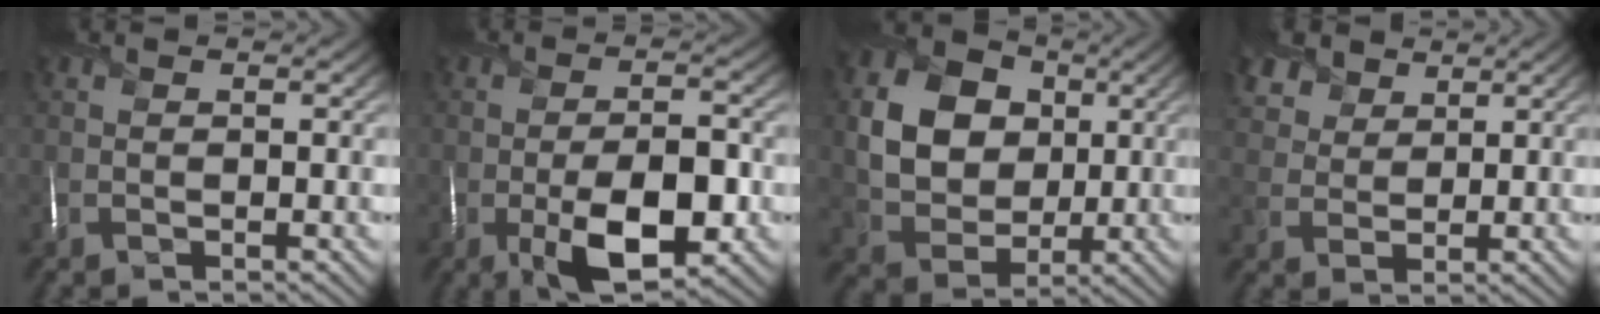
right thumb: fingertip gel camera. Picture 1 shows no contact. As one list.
[{"total": 9.7, "force": [-3.2, 4.1, 8.1], "torque": [-0.133, -0.003, -0.056]}, {"total": 10.8, "force": [1.9, 8.6, 6.2], "torque": [-0.148, -0.003, 0.027]}, {"total": 5.3, "force": [3.8, 3.3, 1.9], "torque": [-0.059, 0.001, 0.079]}]